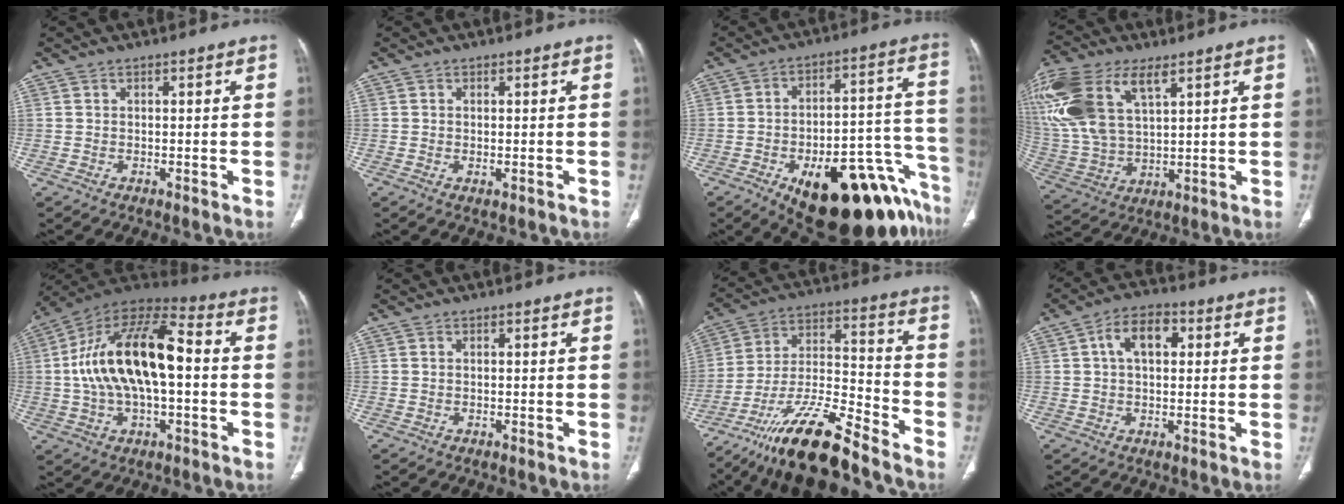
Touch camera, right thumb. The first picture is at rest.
{"total": 0.9, "force": [-0.2, 0.4, 0.8], "torque": [-0.017, -0.004, 0.001]}
{"total": 27.7, "force": [-16.2, 11.2, 19.5], "torque": [-0.165, 0.087, -0.214]}
{"total": 21.8, "force": [10.1, 11.4, 15.6], "torque": [-0.370, -0.004, 0.202]}
{"total": 21.0, "force": [0.5, 10.3, 18.2], "torque": [-0.331, 0.040, 0.003]}
{"total": 0.0}
{"total": 17.1, "force": [-13.5, 3.0, 10.1], "torque": [-0.185, 0.080, -0.241]}
{"total": 7.5, "force": [1.9, 4.6, 5.6], "torque": [-0.086, 0.014, 0.025]}